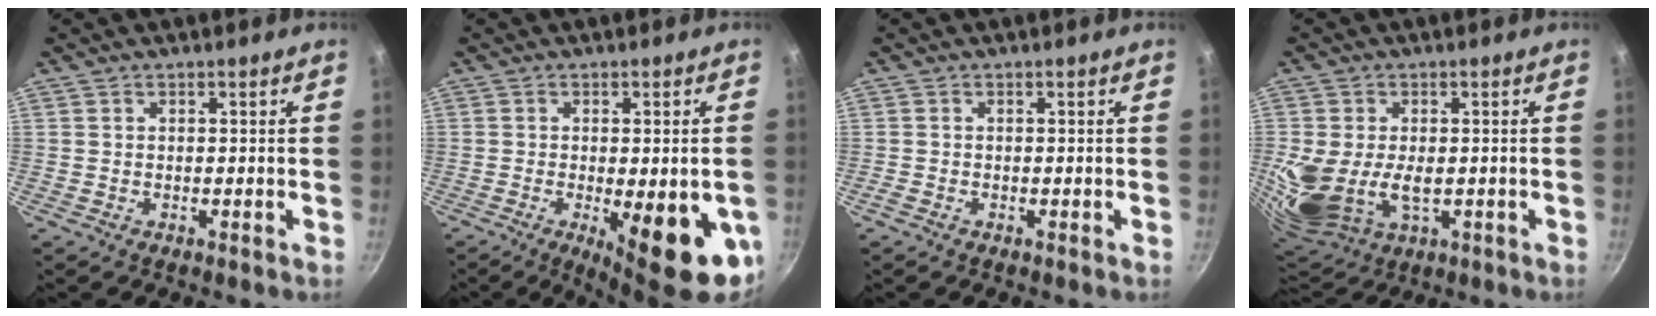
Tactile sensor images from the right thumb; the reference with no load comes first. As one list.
[{"total": 16.0, "force": [-4.6, 5.0, 14.5], "torque": [-0.163, -0.006, -0.050]}, {"total": 0.5, "force": [-0.4, 0.3, 0.2], "torque": [-0.006, 0.001, -0.010]}, {"total": 13.2, "force": [-1.1, 8.3, 10.2], "torque": [-0.209, -0.020, -0.008]}]